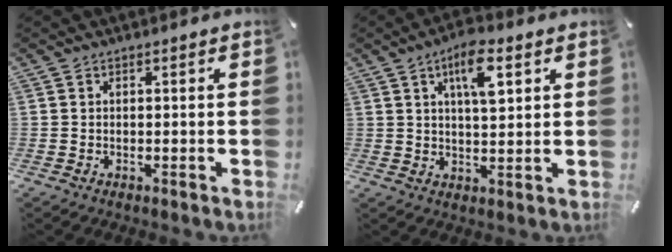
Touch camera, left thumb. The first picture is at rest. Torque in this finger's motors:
{"motor_torque": [1.15, 1.01, 1.35, -0.88, 0.20]}